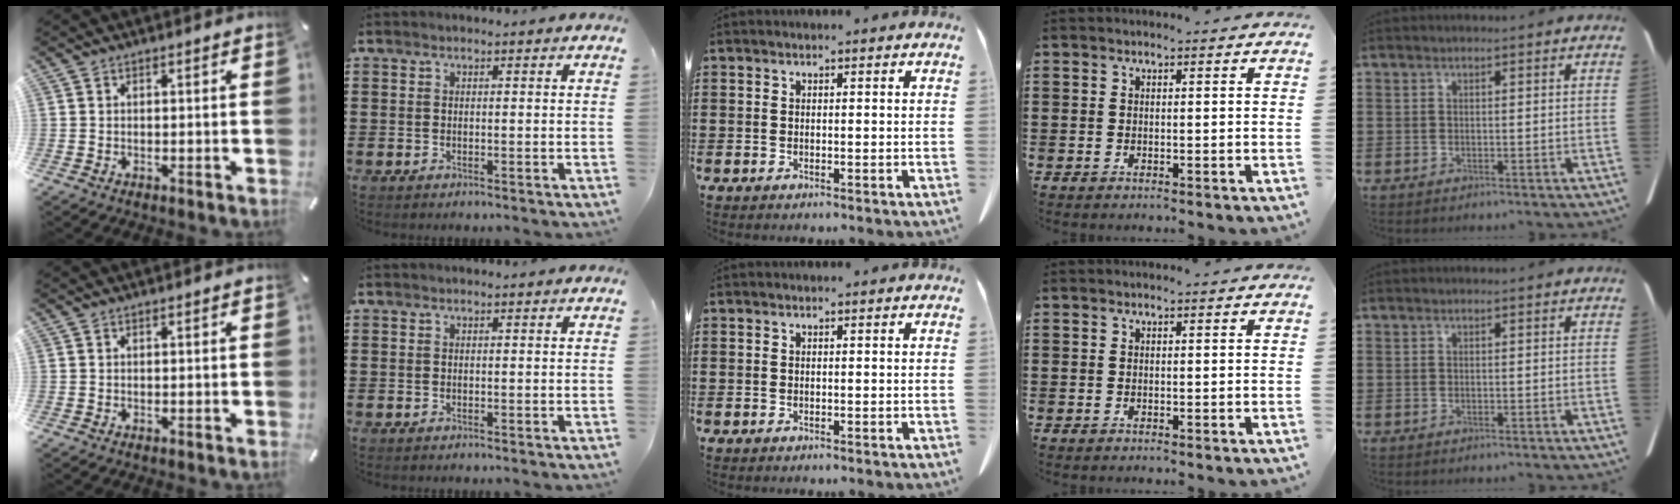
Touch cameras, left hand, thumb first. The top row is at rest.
{}